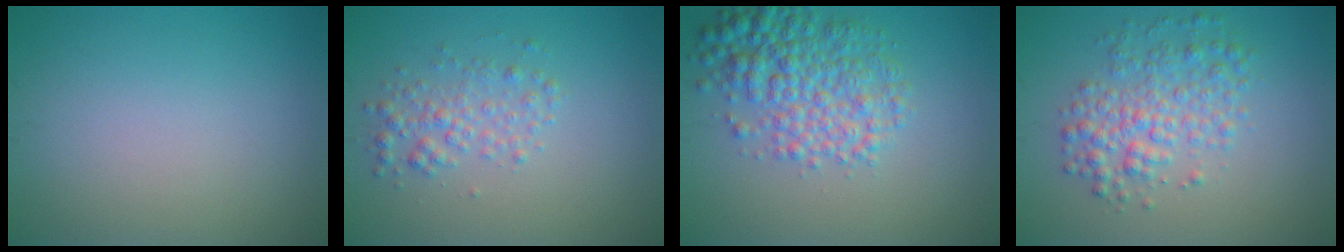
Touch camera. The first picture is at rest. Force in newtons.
{"total": 2.3, "press": 2.3, "slide": 0.1}
{"total": 5.5, "press": 5.5, "slide": 0.1}
{"total": 4.2, "press": 4.2, "slide": 0.1}